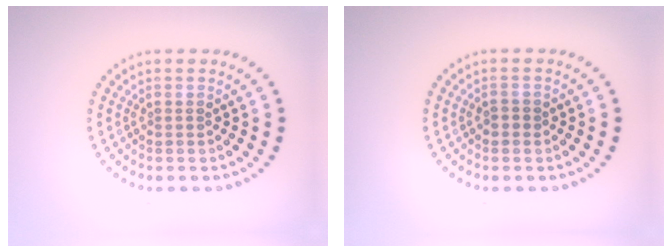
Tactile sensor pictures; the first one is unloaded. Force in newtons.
{"total": 0.9, "press": 0.9, "slide": 0.1}